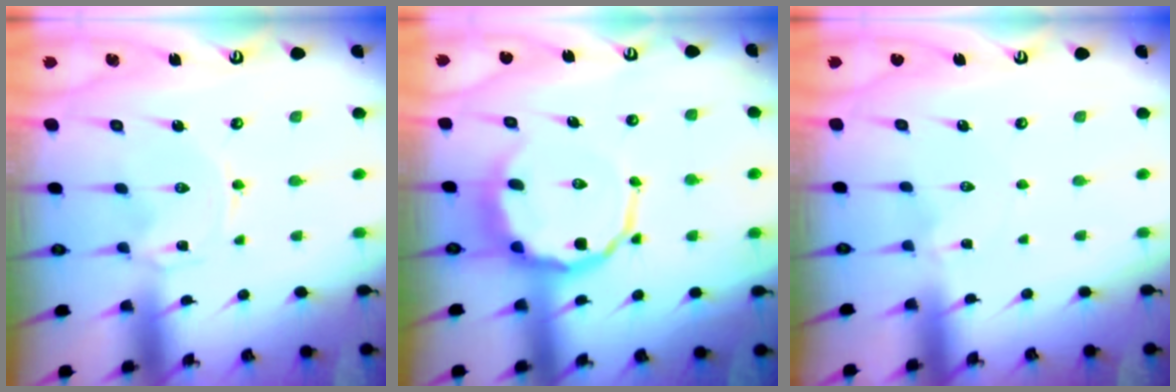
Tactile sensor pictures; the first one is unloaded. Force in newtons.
{"total": 8.8, "press": 8.2, "slide": 3.1}
{"total": 1.8, "press": 1.7, "slide": 0.3}